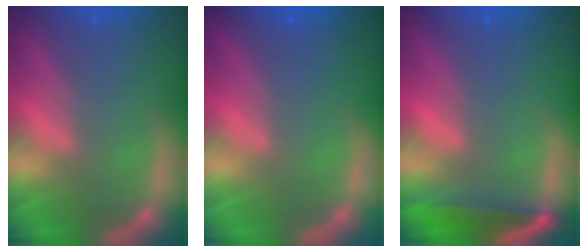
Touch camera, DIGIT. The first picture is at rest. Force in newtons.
{"total": 0.0}
{"total": 4.0}